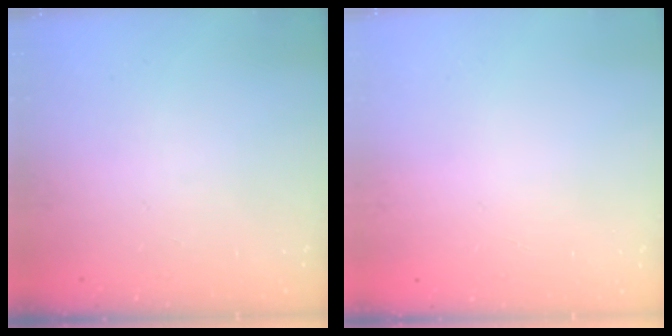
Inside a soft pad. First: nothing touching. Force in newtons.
{"total": 0.0}